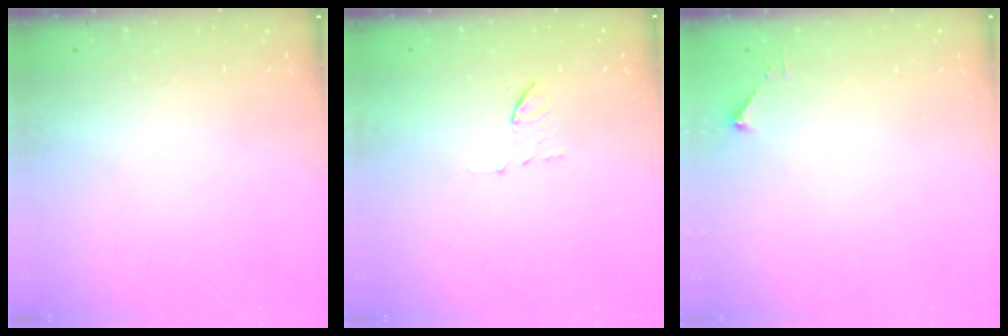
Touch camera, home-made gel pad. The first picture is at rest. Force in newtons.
{"total": 6.8, "press": 6.6, "slide": 1.8}
{"total": 2.7, "press": 2.7, "slide": 0.3}